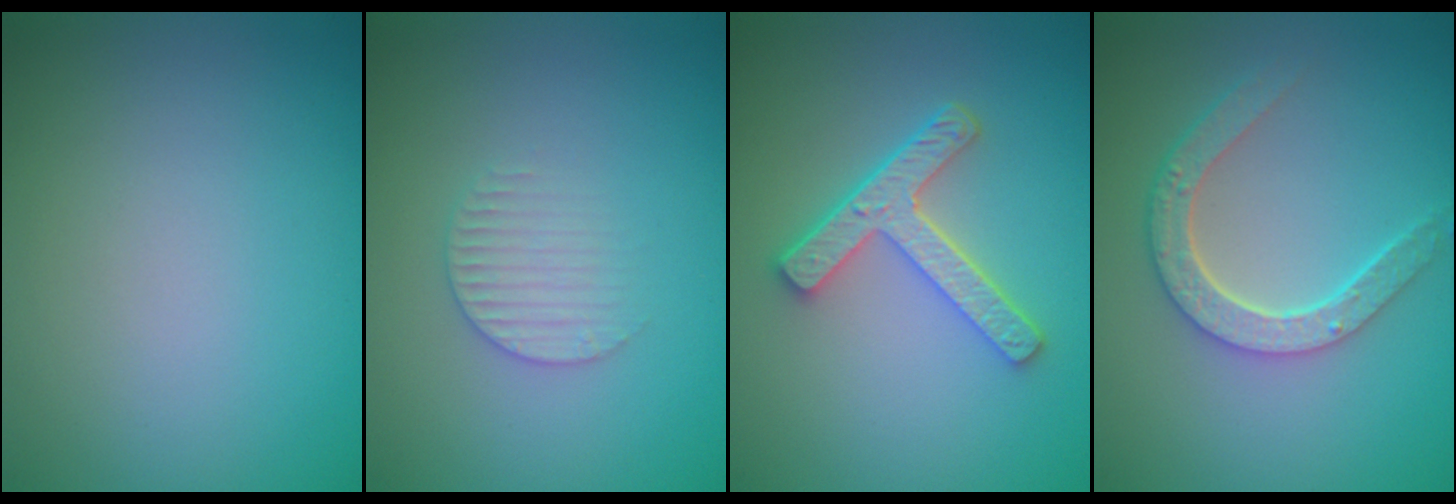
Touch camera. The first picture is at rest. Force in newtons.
{"total": 1.9, "press": 1.9, "slide": 0.3}
{"total": 4.3, "press": 3.3, "slide": 2.7}
{"total": 4.1, "press": 3.3, "slide": 2.4}